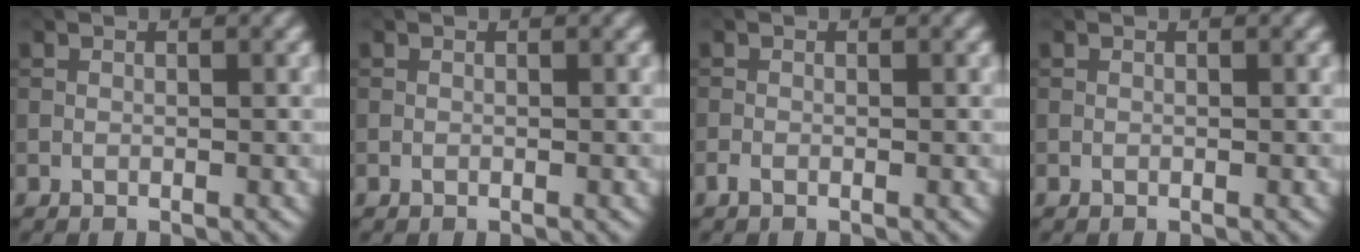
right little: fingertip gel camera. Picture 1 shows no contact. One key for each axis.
{"total": 0.0}
{"total": 0.6, "fx": -0.4, "fy": 0.2, "fz": 0.4, "tx": -0.011, "ty": -0.001, "tz": -0.010}
{"total": 0.0}